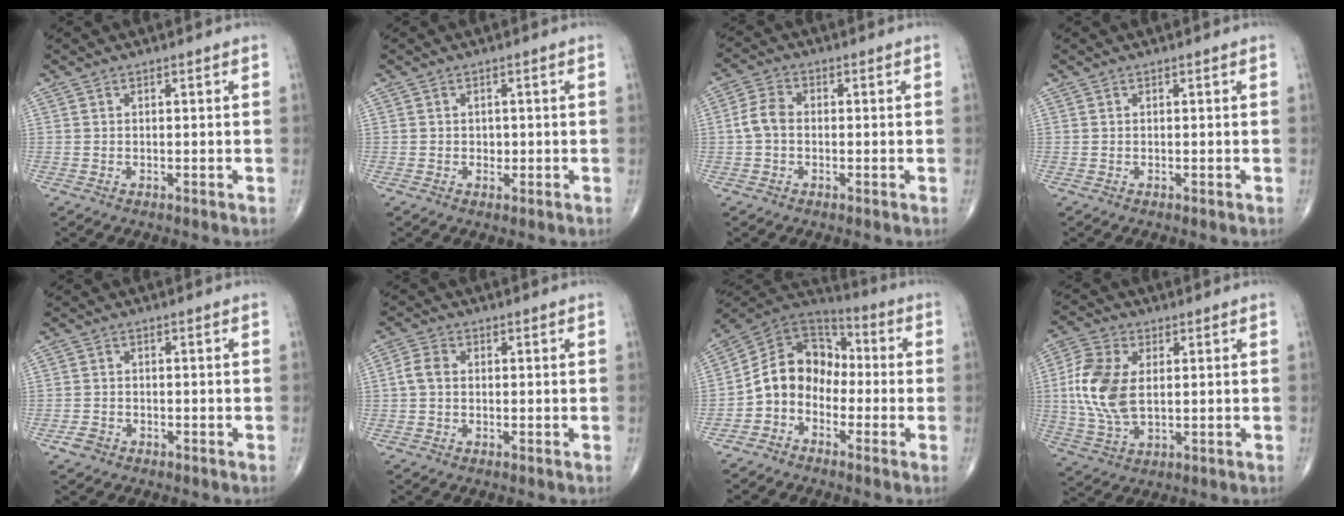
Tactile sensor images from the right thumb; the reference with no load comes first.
{"total": 1.3, "force": [-0.1, 1.1, 0.6], "torque": [-0.003, 0.002, -0.001]}
{"total": 4.4, "force": [-0.4, 3.1, 3.1], "torque": [-0.062, 0.014, -0.016]}
{"total": 0.0}
{"total": 2.1, "force": [-1.3, 1.5, 0.7], "torque": [-0.015, 0.009, -0.023]}
{"total": 3.1, "force": [-0.1, 2.2, 2.1], "torque": [-0.043, 0.008, -0.008]}
{"total": 11.1, "force": [-3.1, 8.9, 5.9], "torque": [-0.083, 0.064, -0.075]}
{"total": 12.1, "force": [1.2, 7.0, 9.7], "torque": [-0.212, 0.001, 0.023]}